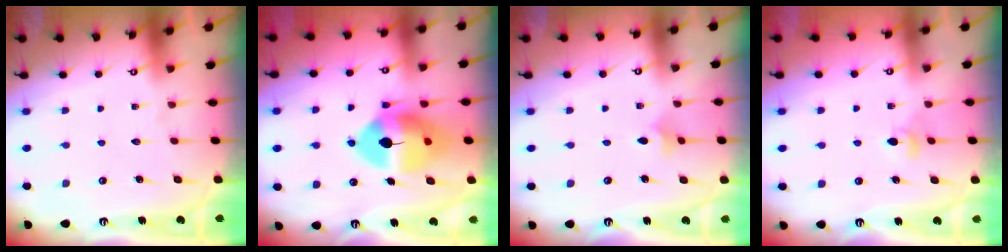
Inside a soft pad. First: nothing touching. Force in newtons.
{"total": 14.5, "press": 14.4, "slide": 2.1}
{"total": 4.6, "press": 4.6, "slide": 0.7}
{"total": 4.3, "press": 4.3, "slide": 0.6}